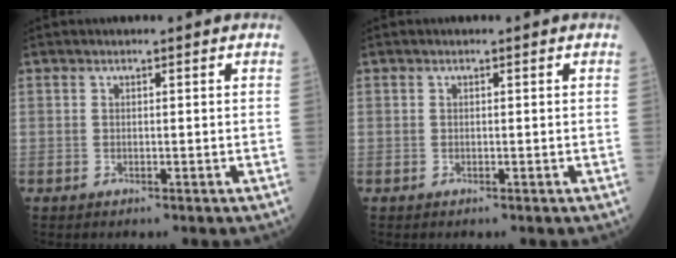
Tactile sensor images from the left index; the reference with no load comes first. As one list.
[{"total": 0.0}]